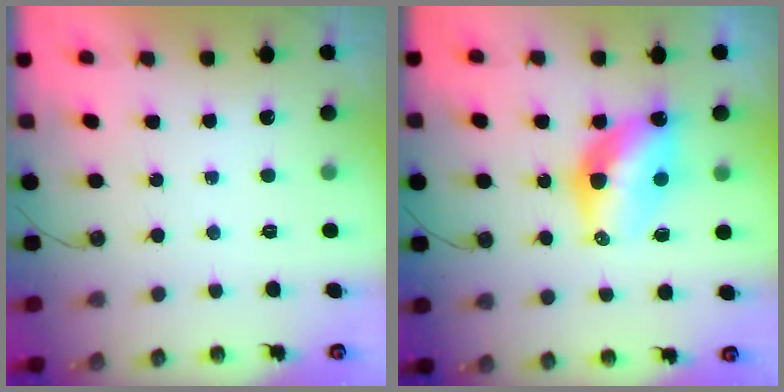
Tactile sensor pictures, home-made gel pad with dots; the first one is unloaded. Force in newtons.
{"total": 11.3, "press": 11.3, "slide": 1.0}